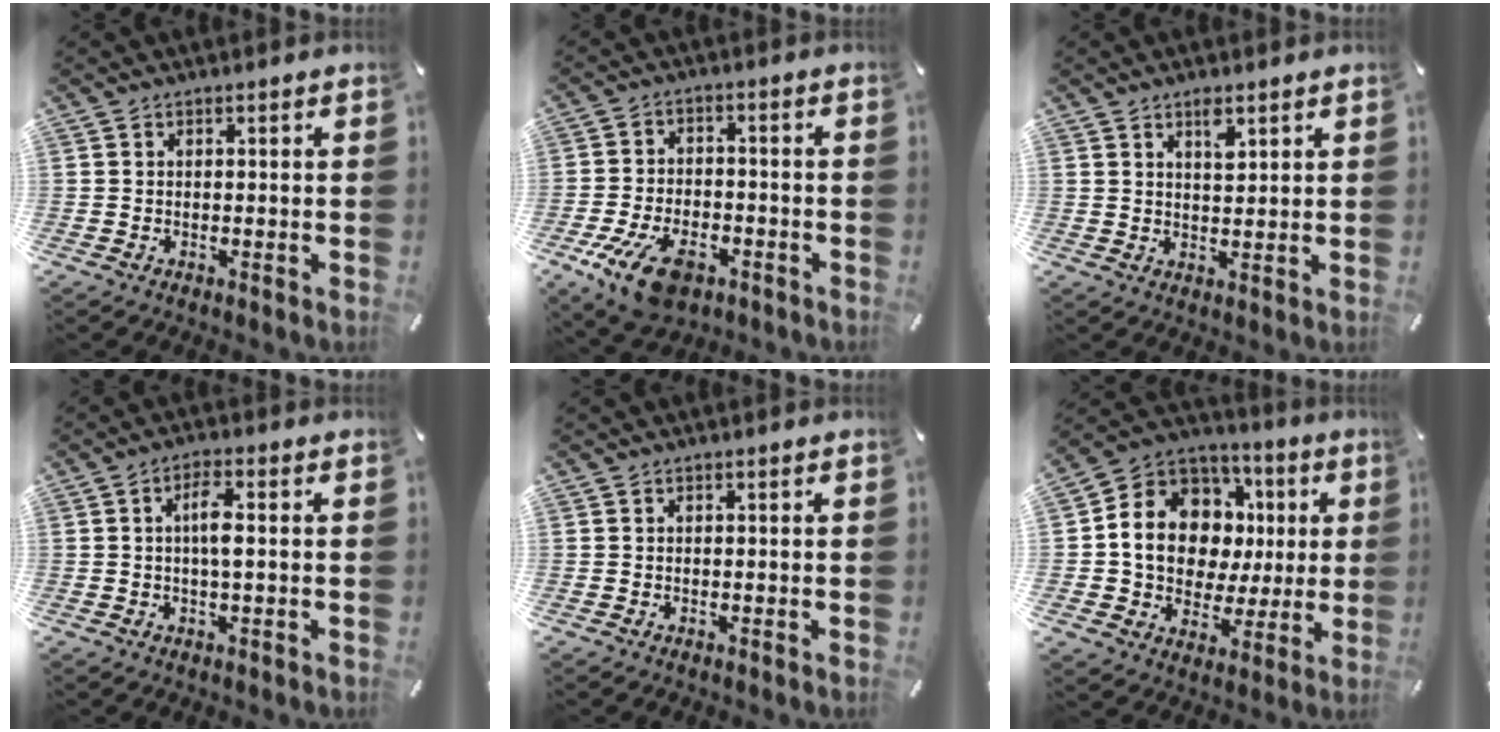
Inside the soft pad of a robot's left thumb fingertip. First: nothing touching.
{"total": 11.0, "force": [-5.9, 6.2, 6.9], "torque": [-0.141, 0.025, -0.104]}
{"total": 3.6, "force": [2.3, 1.5, 2.4], "torque": [-0.028, -0.009, 0.035]}
{"total": 5.0, "force": [0.2, 1.2, 4.9], "torque": [-0.094, 0.004, 0.001]}
{"total": 0.0}
{"total": 14.3, "force": [1.8, 12.3, 7.2], "torque": [-0.139, -0.012, 0.045]}